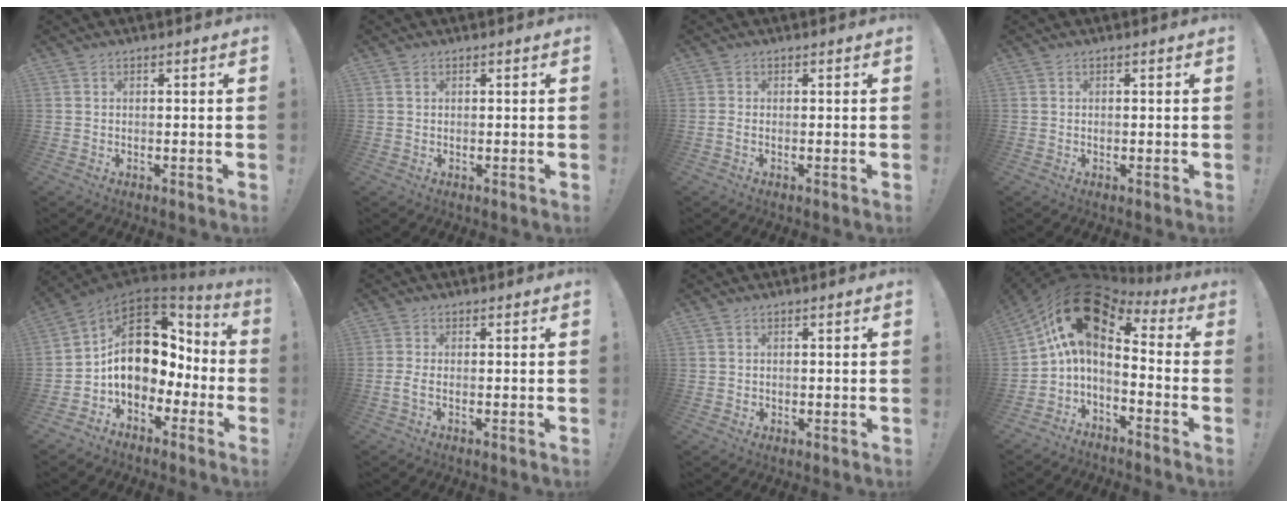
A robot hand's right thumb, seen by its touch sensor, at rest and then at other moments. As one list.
[{"total": 0.6, "force": [0.4, 0.4, 0.3], "torque": [0.003, -0.001, 0.005]}, {"total": 0.9, "force": [-0.2, 0.5, 0.7], "torque": [-0.014, 0.002, -0.003]}, {"total": 0.0}, {"total": 16.9, "force": [2.2, 12.2, 11.5], "torque": [-0.164, -0.009, 0.062]}, {"total": 2.0, "force": [-0.7, 0.8, 1.8], "torque": [-0.030, 0.005, -0.011]}, {"total": 0.8, "force": [0.2, 0.8, 0.0], "torque": [-0.003, 0.004, 0.003]}, {"total": 15.1, "force": [5.0, 7.5, 12.1], "torque": [-0.217, -0.026, 0.093]}]